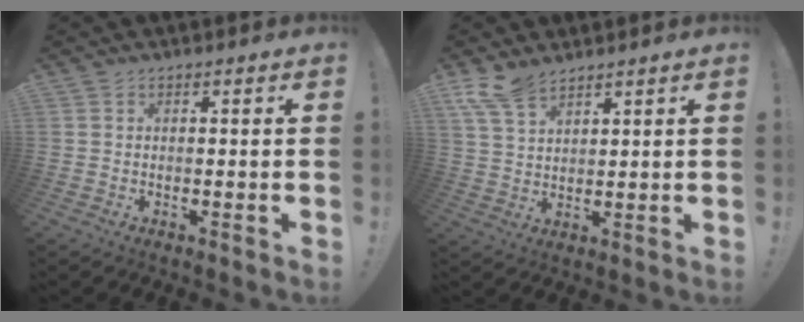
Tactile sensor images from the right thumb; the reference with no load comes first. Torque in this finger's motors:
{"motor_torque": [0.00, 0.08, 0.35, 0.28, 0.00]}